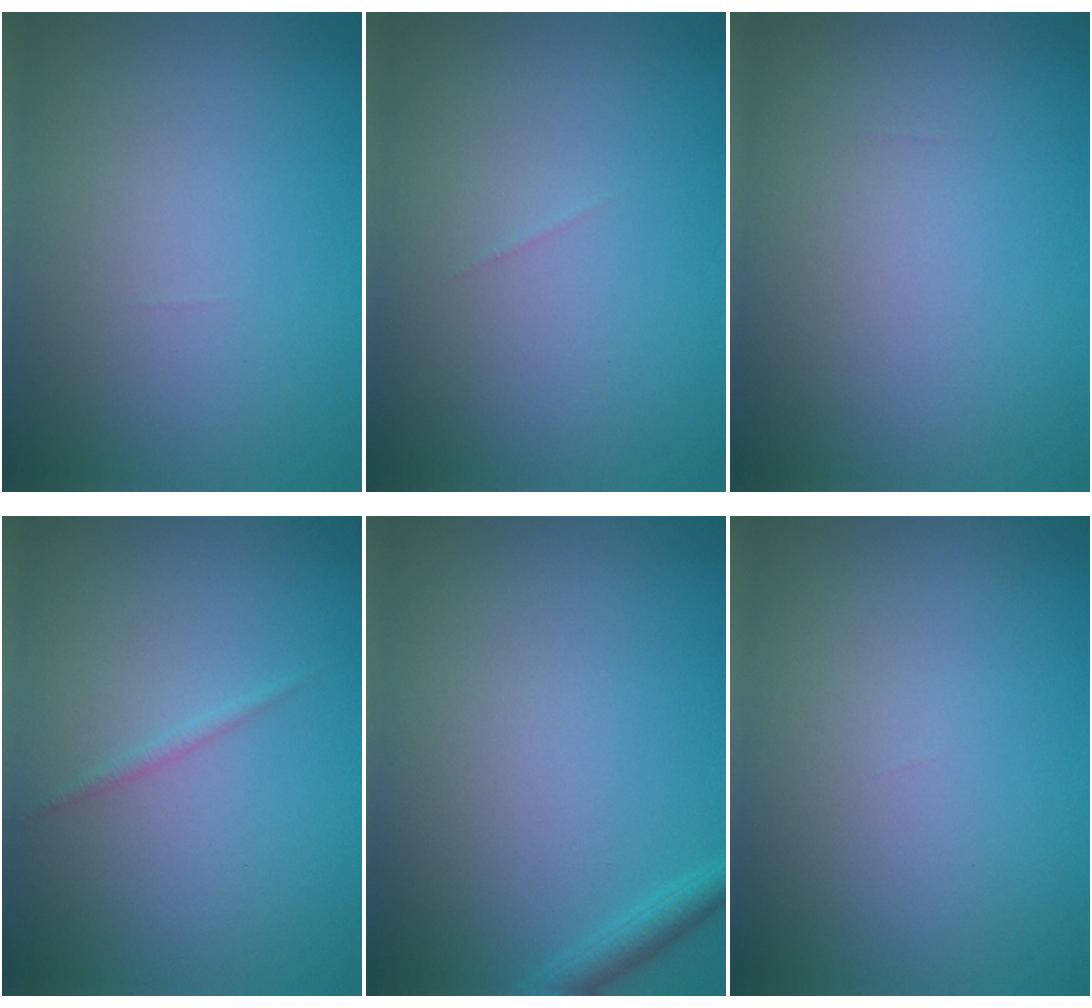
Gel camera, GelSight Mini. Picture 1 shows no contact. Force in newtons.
{"total": 0.0}
{"total": 0.0}
{"total": 0.6, "press": 0.6, "slide": 0.1}
{"total": 1.4, "press": 1.4, "slide": 0.1}
{"total": 0.0}